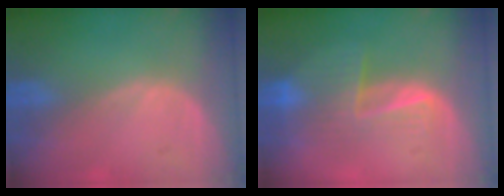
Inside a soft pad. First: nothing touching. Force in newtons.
{"total": 6.8, "press": 6.4, "slide": 2.2}